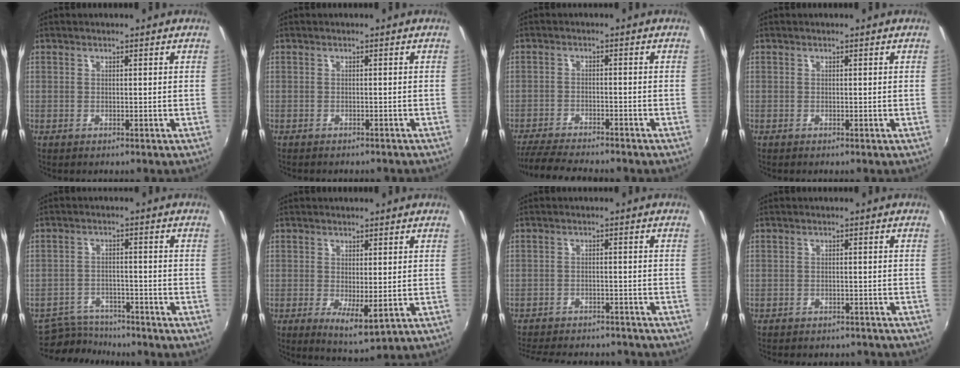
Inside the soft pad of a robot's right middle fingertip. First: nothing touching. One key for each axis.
{"total": 2.7, "fx": -2.4, "fy": 0.8, "fz": 0.9, "tx": -0.020, "ty": -0.011, "tz": -0.033}
{"total": 9.9, "fx": -9.0, "fy": 1.1, "fz": 4.1, "tx": -0.101, "ty": -0.021, "tz": -0.148}
{"total": 0.0}
{"total": 7.4, "fx": -7.2, "fy": 1.8, "fz": 0.8, "tx": -0.038, "ty": 0.001, "tz": -0.120}
{"total": 4.9, "fx": -0.8, "fy": 1.4, "fz": 4.6, "tx": -0.078, "ty": -0.019, "tz": -0.007}
{"total": 16.9, "fx": -14.7, "fy": 5.4, "fz": 6.6, "tx": -0.144, "ty": -0.009, "tz": -0.199}
{"total": 9.1, "fx": -8.2, "fy": 2.8, "fz": 3.0, "tx": -0.071, "ty": -0.011, "tz": -0.105}